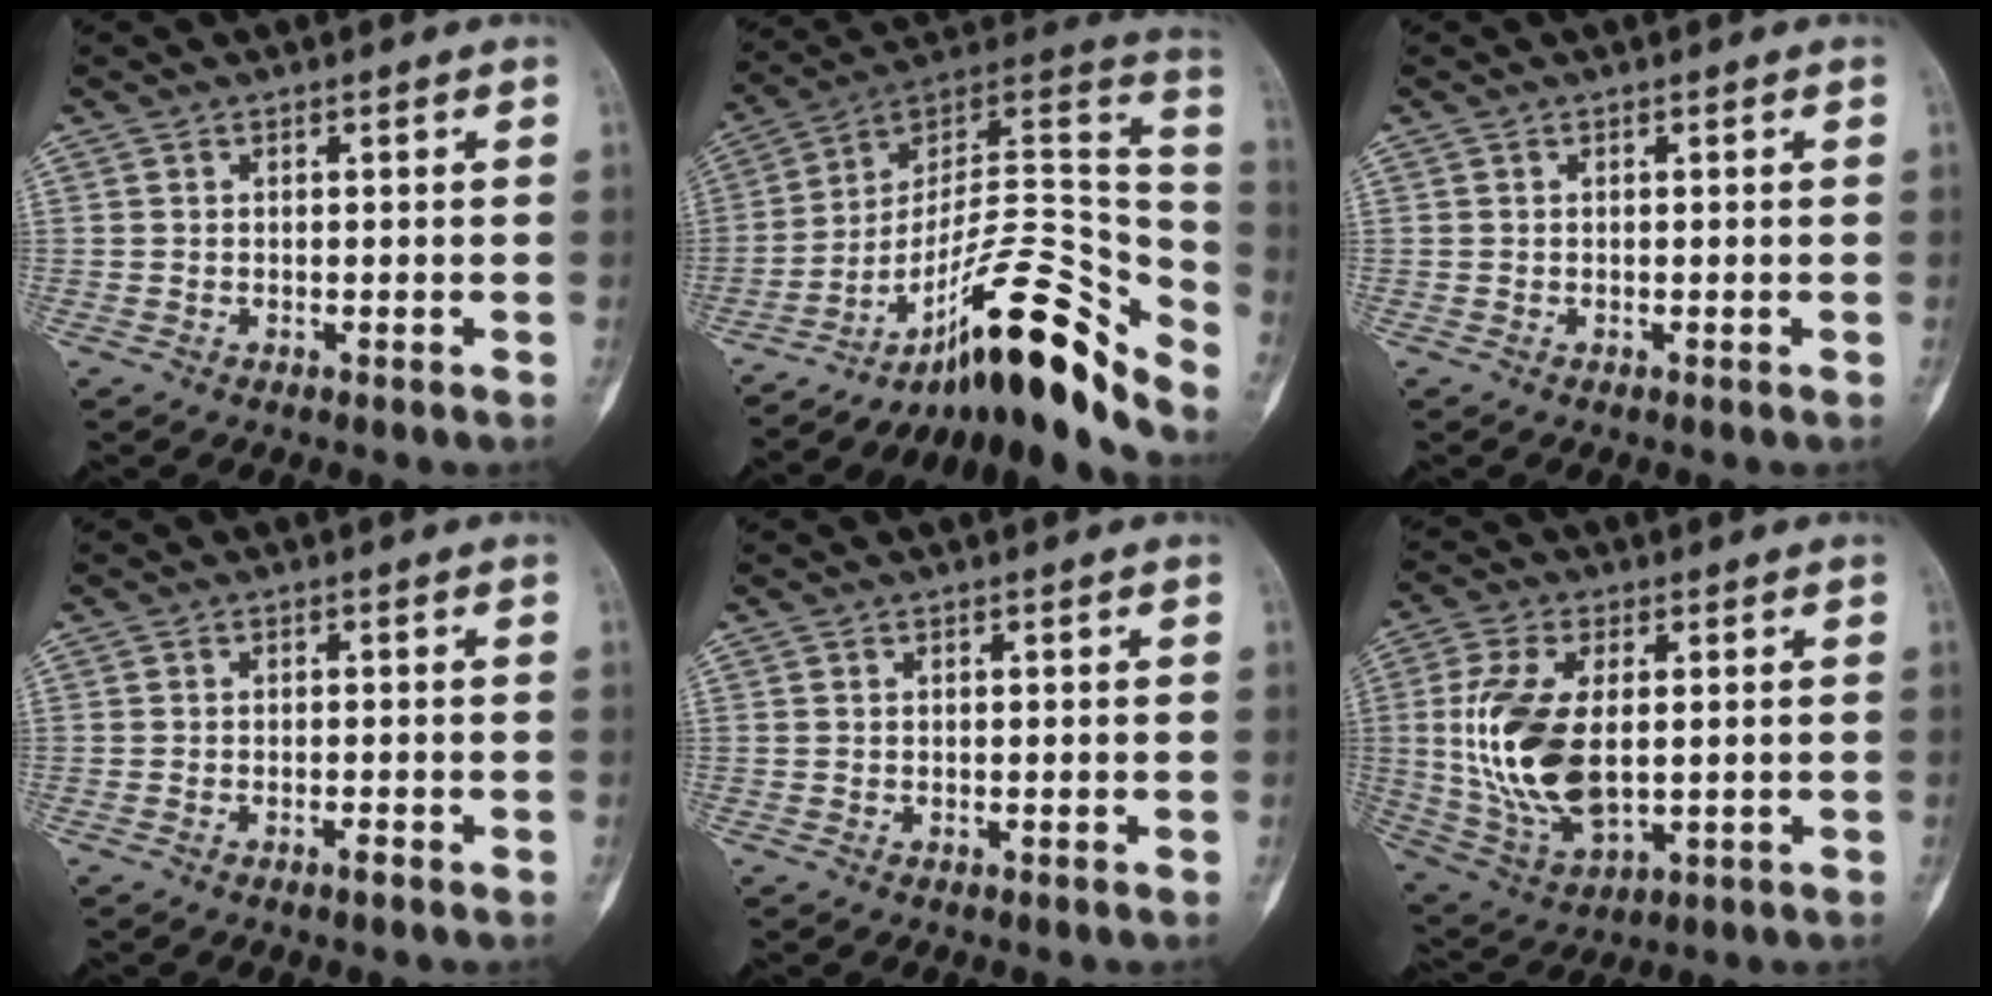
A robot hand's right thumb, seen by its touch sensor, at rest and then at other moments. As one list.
[{"total": 25.4, "force": [-17.3, 6.8, 17.3], "torque": [-0.195, 0.139, -0.270]}, {"total": 0.0}, {"total": 0.9, "force": [-0.7, 0.1, 0.6], "torque": [-0.010, 0.004, -0.012]}, {"total": 0.0}, {"total": 16.2, "force": [0.9, 8.7, 13.6], "torque": [-0.283, -0.014, 0.030]}]